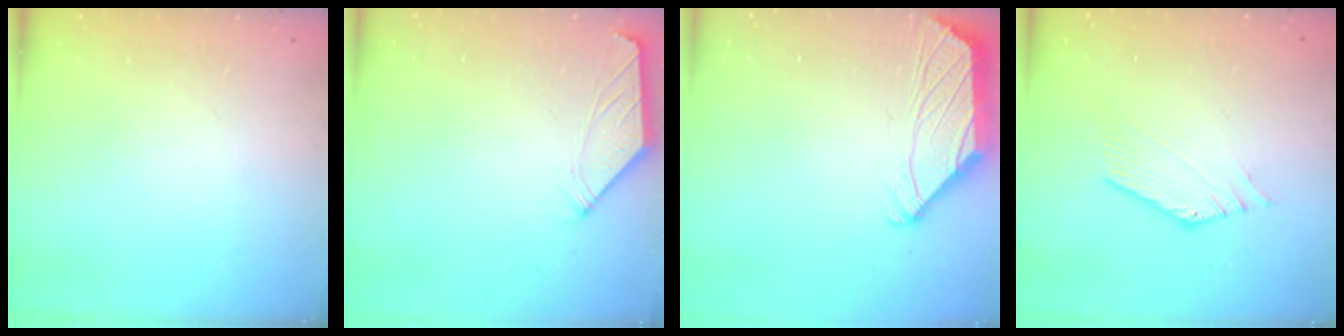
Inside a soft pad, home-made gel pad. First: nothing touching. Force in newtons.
{"total": 1.4, "press": 1.4, "slide": 0.4}
{"total": 1.8, "press": 1.6, "slide": 0.8}
{"total": 2.0, "press": 2.0, "slide": 0.4}